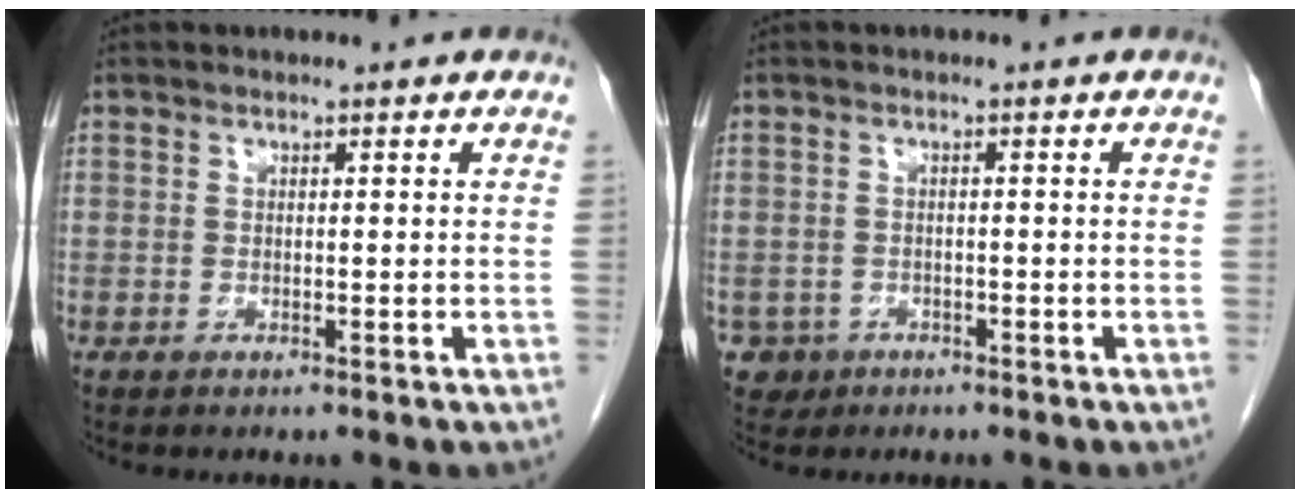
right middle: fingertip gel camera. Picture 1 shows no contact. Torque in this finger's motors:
{"motor_torque": [-0.04, 0.07, -0.05, 0.00]}